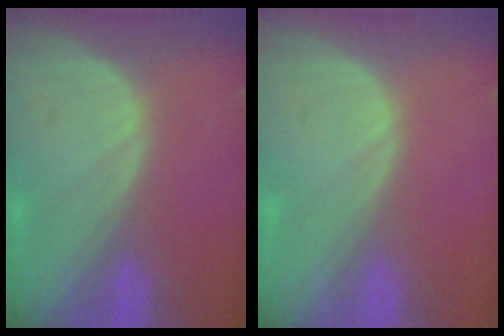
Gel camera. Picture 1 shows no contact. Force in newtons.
{"total": 0.0}